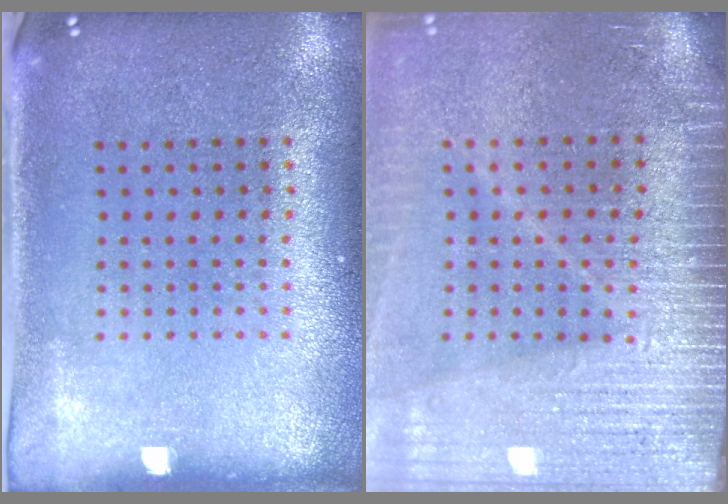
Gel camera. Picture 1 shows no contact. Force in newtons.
{"total": 4.0, "press": 3.5, "slide": 2.0}